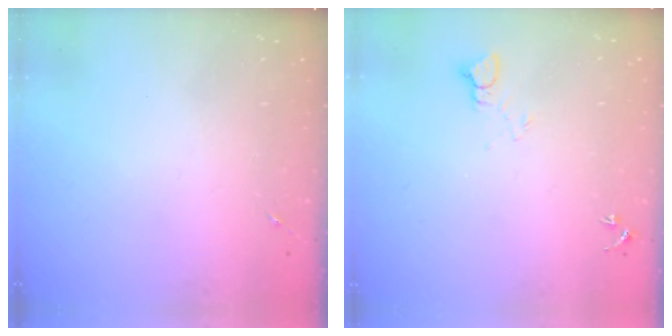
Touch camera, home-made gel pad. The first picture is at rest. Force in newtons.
{"total": 4.2, "press": 4.1, "slide": 0.4}